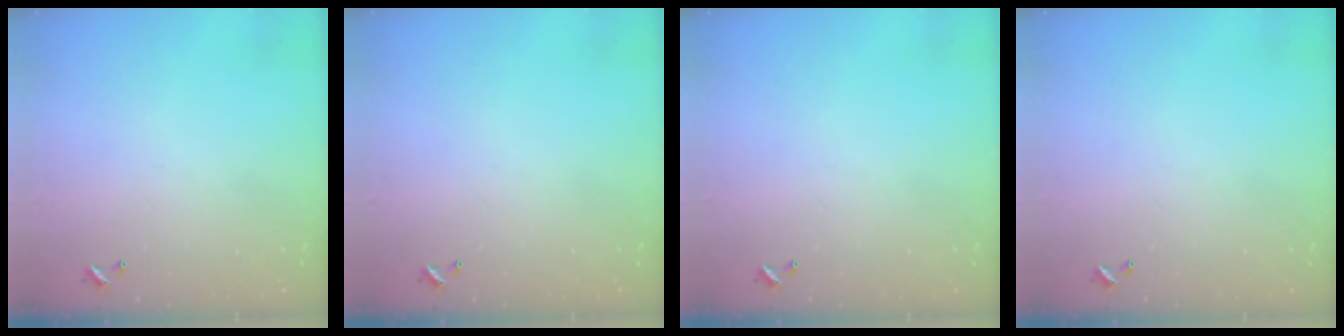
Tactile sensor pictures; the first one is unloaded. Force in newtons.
{"total": 0.0}
{"total": 0.0}
{"total": 0.0}